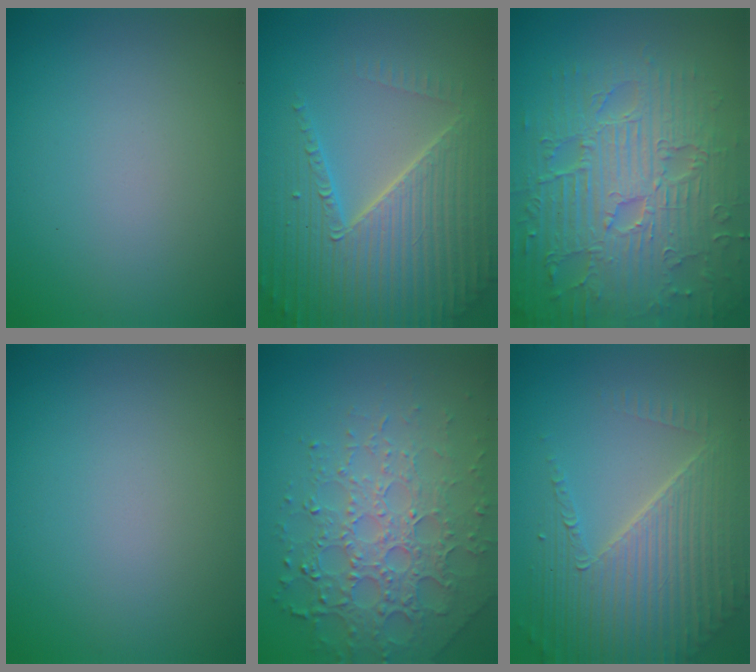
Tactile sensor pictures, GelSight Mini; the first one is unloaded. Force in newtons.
{"total": 6.4, "press": 6.2, "slide": 1.5}
{"total": 10.0, "press": 6.9, "slide": 7.2}
{"total": 0.0}
{"total": 6.7, "press": 4.9, "slide": 4.5}
{"total": 6.9, "press": 5.0, "slide": 4.8}